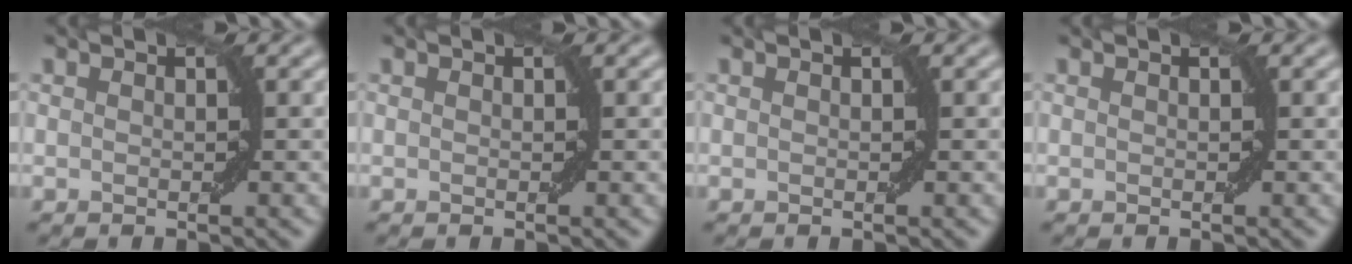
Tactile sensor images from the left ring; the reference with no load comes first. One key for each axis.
{"total": 0.0}
{"total": 0.0}
{"total": 0.0}